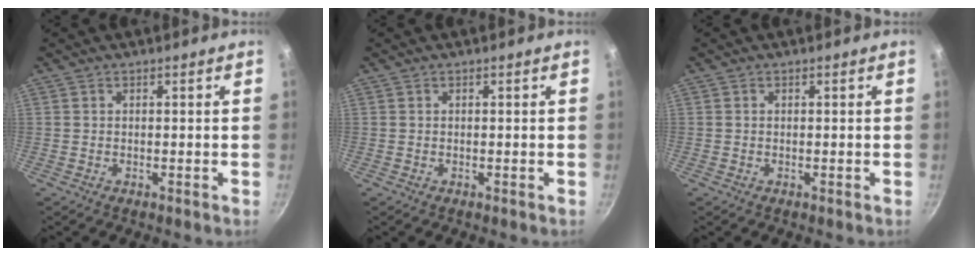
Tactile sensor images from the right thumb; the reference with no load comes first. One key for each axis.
{"total": 0.0}
{"total": 0.0}